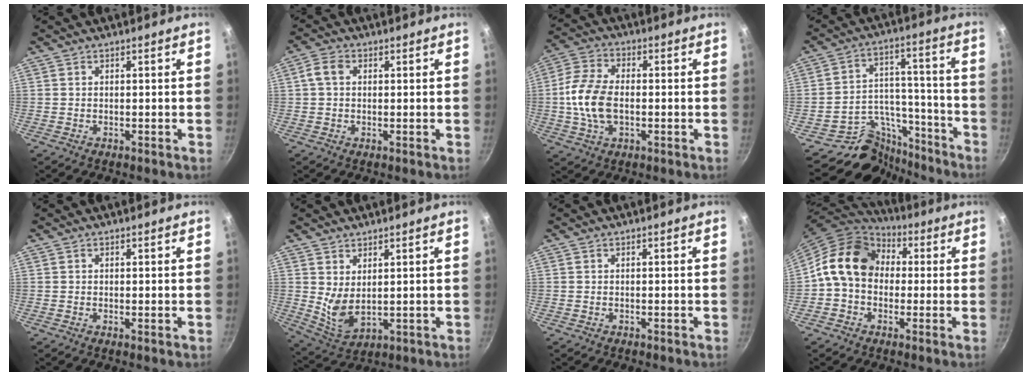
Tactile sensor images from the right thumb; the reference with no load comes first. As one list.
[{"total": 3.5, "force": [0.7, 2.4, 2.4], "torque": [-0.051, 0.013, 0.008]}, {"total": 11.2, "force": [-0.9, 6.7, 8.9], "torque": [-0.174, 0.021, -0.027]}, {"total": 13.9, "force": [-10.6, 8.7, 2.2], "torque": [0.023, 0.121, -0.167]}, {"total": 0.0}, {"total": 6.1, "force": [2.1, 3.1, 4.8], "torque": [-0.081, -0.036, 0.051]}, {"total": 0.0}, {"total": 14.1, "force": [1.2, 11.2, 8.6], "torque": [-0.117, 0.032, 0.002]}]